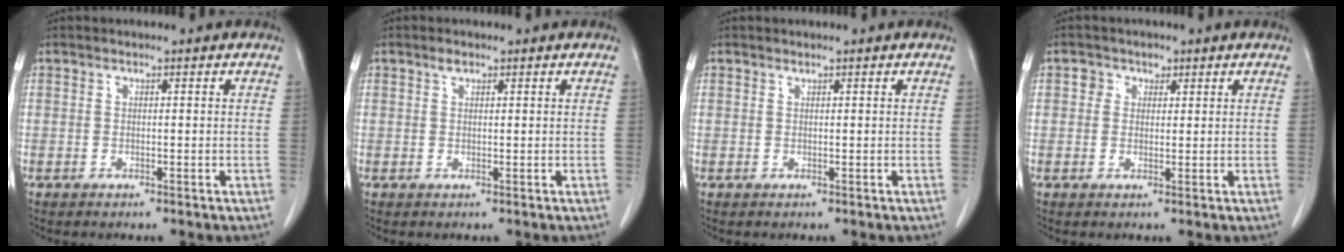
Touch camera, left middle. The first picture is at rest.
{"total": 0.9, "force": [0.7, 0.5, 0.5], "torque": [-0.011, 0.001, 0.011]}
{"total": 0.0}
{"total": 2.2, "force": [0.9, 1.9, 0.4], "torque": [-0.002, 0.002, 0.010]}